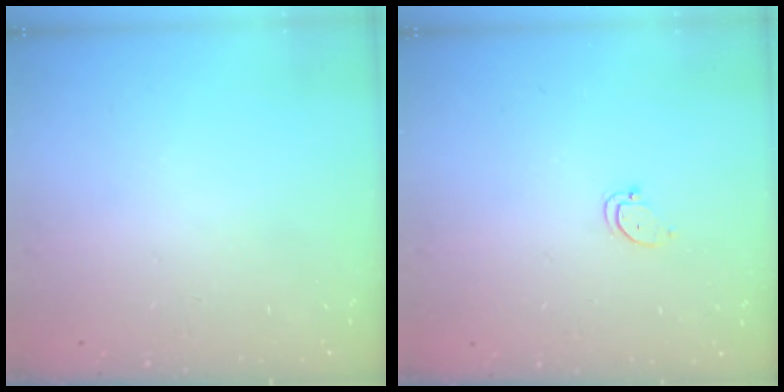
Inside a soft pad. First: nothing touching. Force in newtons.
{"total": 2.9, "press": 2.9, "slide": 0.2}